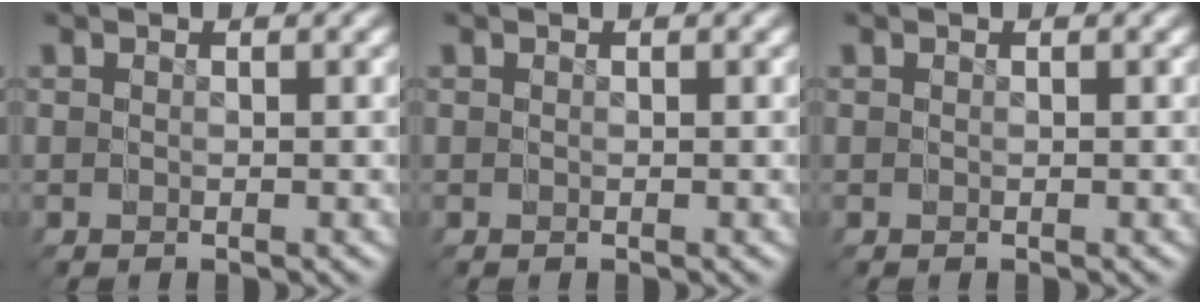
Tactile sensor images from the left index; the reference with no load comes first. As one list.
[{"total": 0.0}, {"total": 0.0}]